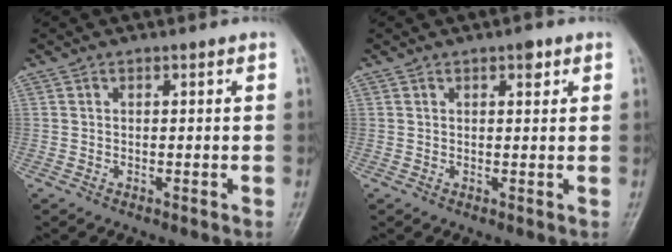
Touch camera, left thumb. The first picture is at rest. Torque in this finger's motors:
{"motor_torque": [0.27, -0.13, 0.01, -0.15, 0.00]}